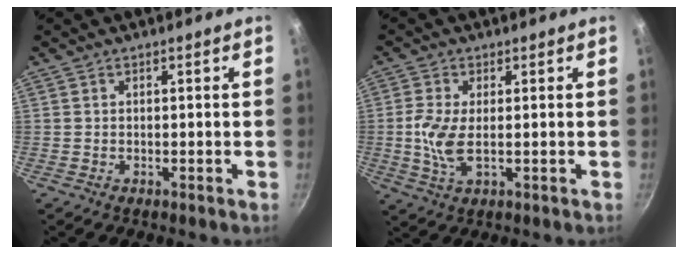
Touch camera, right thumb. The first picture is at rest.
{"total": 6.3, "force": [0.0, 2.7, 5.7], "torque": [-0.130, -0.003, -0.001]}